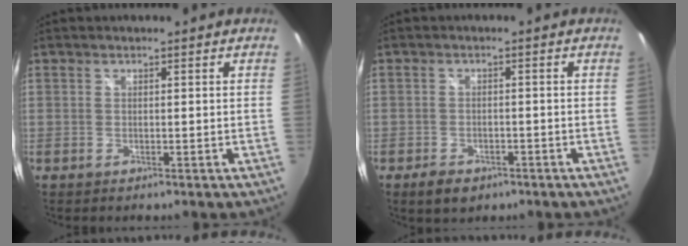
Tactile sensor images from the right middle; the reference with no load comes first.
{"total": 4.7, "force": [-3.1, 2.8, 2.3], "torque": [-0.056, -0.004, -0.043]}